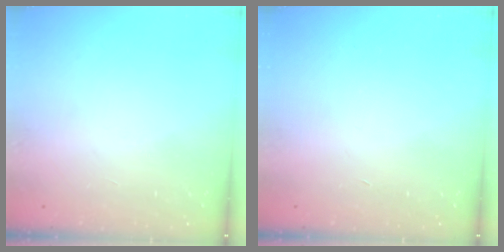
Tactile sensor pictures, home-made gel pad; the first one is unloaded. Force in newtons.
{"total": 0.9, "press": 0.9, "slide": 0.2}